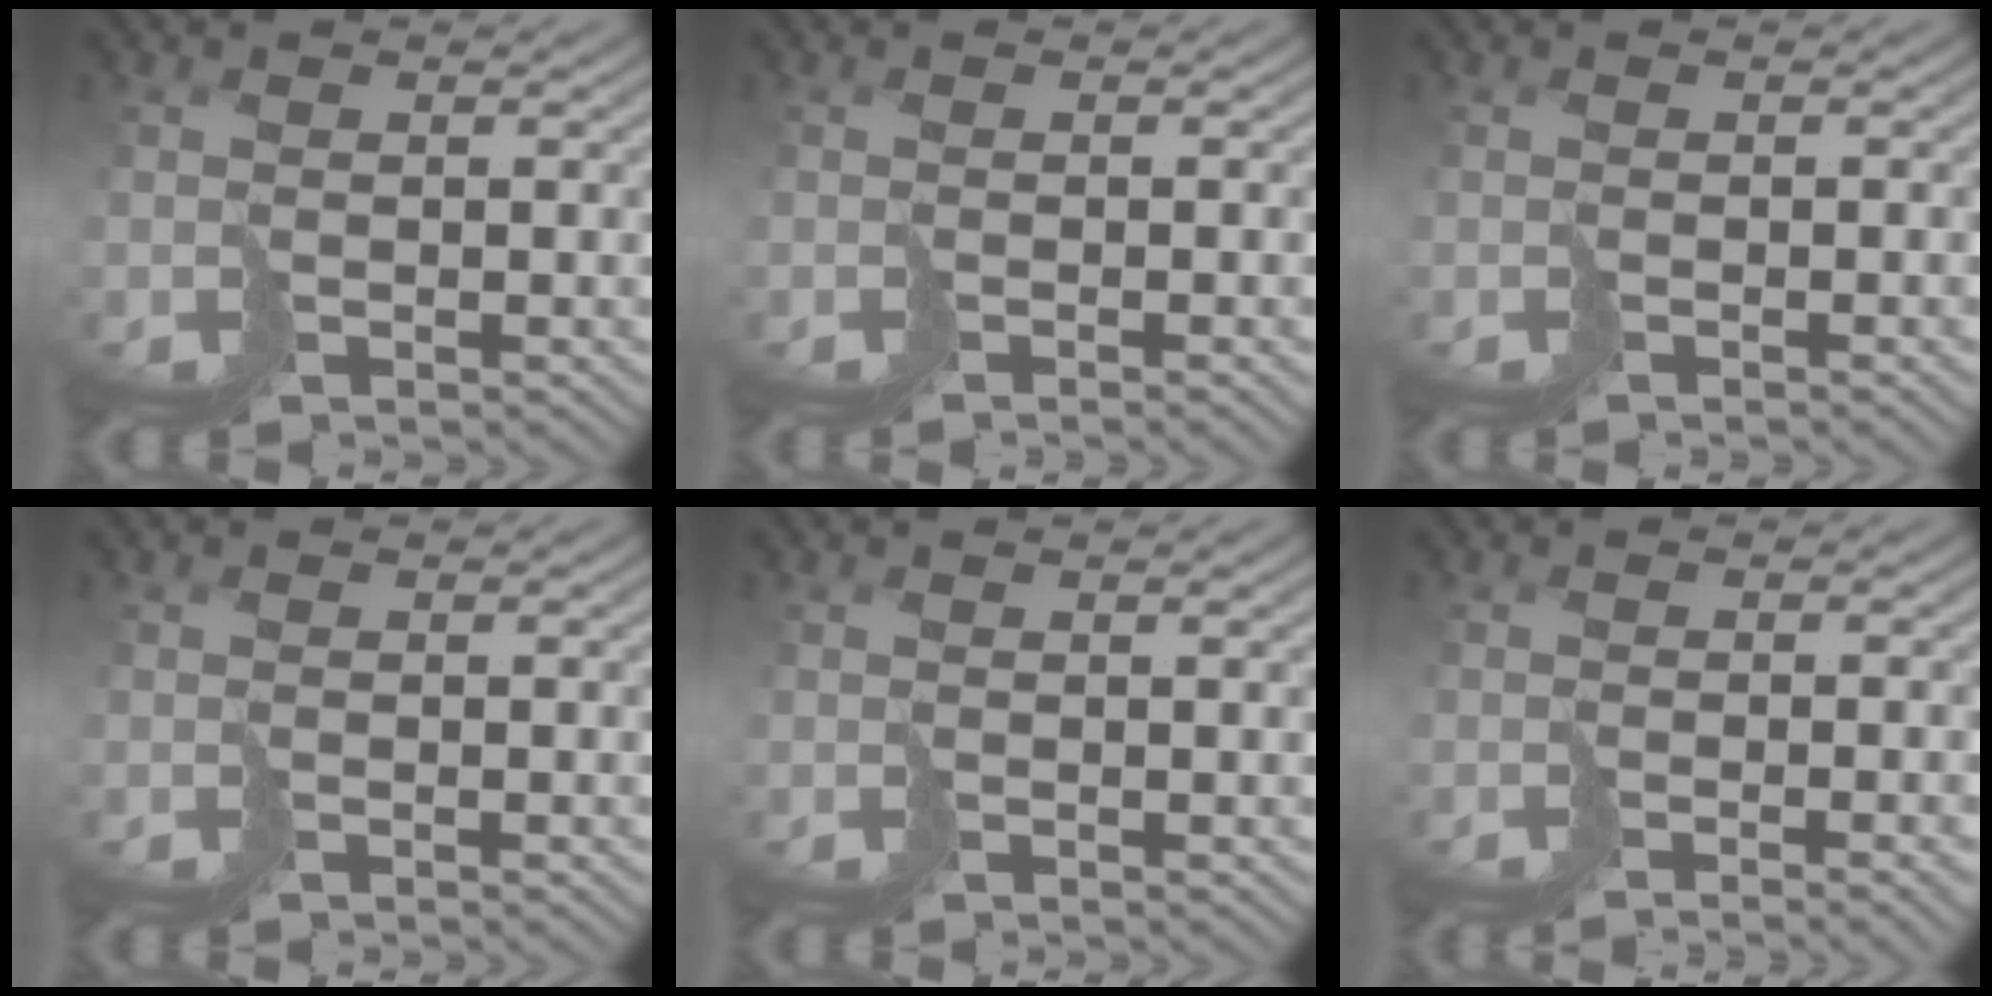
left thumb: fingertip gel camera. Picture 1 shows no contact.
{"total": 1.1, "force": [-0.4, 0.1, 1.0], "torque": [-0.007, 0.001, -0.015]}
{"total": 0.9, "force": [-0.3, 0.0, 0.8], "torque": [-0.006, 0.003, -0.013]}
{"total": 0.9, "force": [-0.1, 0.1, 0.9], "torque": [-0.015, 0.000, -0.003]}
{"total": 1.4, "force": [0.3, 0.2, 1.3], "torque": [-0.018, 0.002, 0.005]}
{"total": 3.7, "force": [-1.2, 0.9, 3.3], "torque": [-0.037, -0.004, -0.019]}